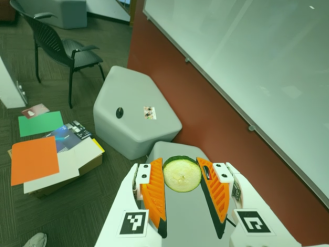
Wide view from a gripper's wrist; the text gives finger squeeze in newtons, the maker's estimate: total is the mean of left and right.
{"total": 9.5, "left": 9.6, "right": 9.4}